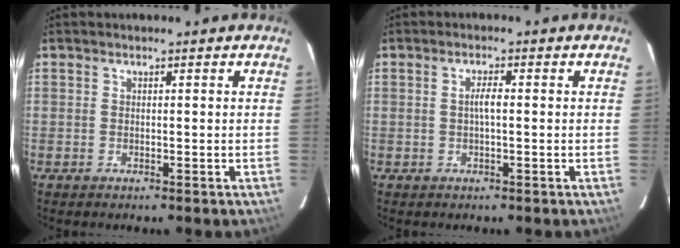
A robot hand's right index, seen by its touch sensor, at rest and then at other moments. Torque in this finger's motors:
{"motor_torque": [0.27, -0.06, 0.22, 0.06]}